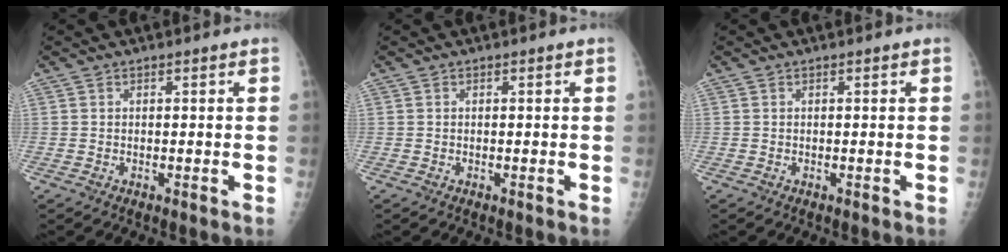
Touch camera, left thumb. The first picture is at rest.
{"total": 0.0}
{"total": 0.0}